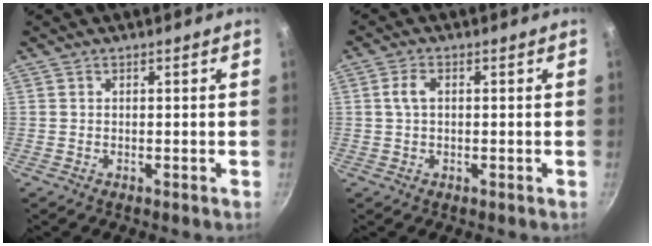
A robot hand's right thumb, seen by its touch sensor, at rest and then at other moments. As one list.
[{"total": 2.8, "force": [0.5, 1.6, 2.2], "torque": [-0.043, 0.008, 0.008]}]